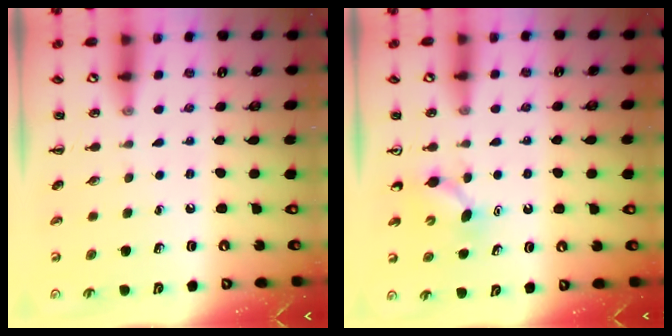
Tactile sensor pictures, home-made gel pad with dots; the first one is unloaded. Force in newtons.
{"total": 2.9, "press": 2.7, "slide": 1.1}